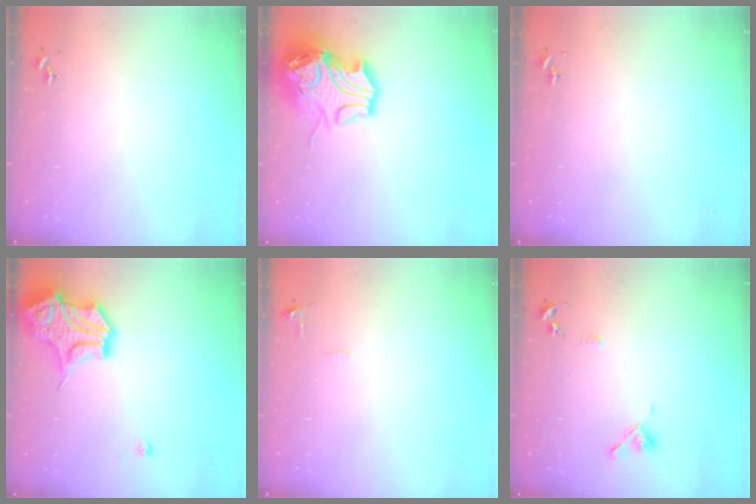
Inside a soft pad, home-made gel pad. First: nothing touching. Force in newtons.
{"total": 13.9, "press": 13.8, "slide": 2.1}
{"total": 0.0}
{"total": 17.8, "press": 17.7, "slide": 2.0}
{"total": 5.0, "press": 5.0, "slide": 0.8}
{"total": 8.6, "press": 8.4, "slide": 1.6}